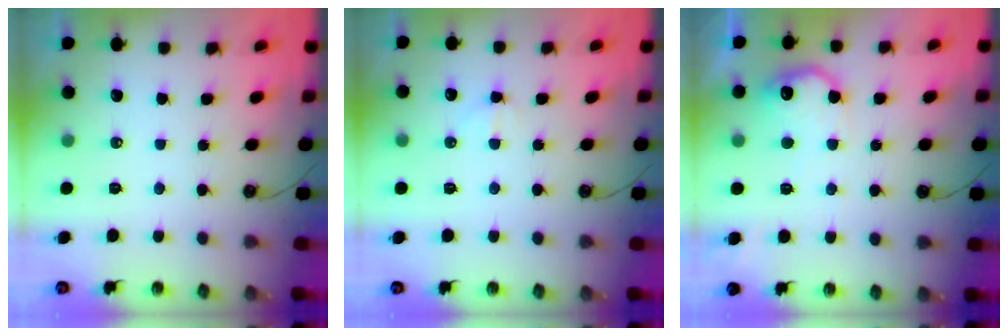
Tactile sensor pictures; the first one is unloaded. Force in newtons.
{"total": 3.3, "press": 3.2, "slide": 1.0}
{"total": 11.7, "press": 11.7, "slide": 0.4}